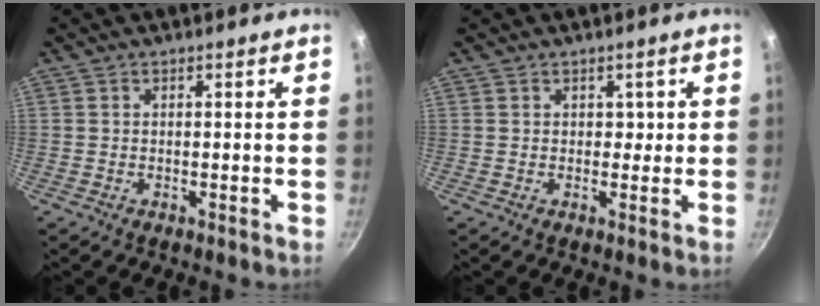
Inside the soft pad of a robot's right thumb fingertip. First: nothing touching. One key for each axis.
{"total": 1.4, "fx": 0.4, "fy": 1.3, "fz": 0.5, "tx": 0.010, "ty": -0.004, "tz": 0.006}